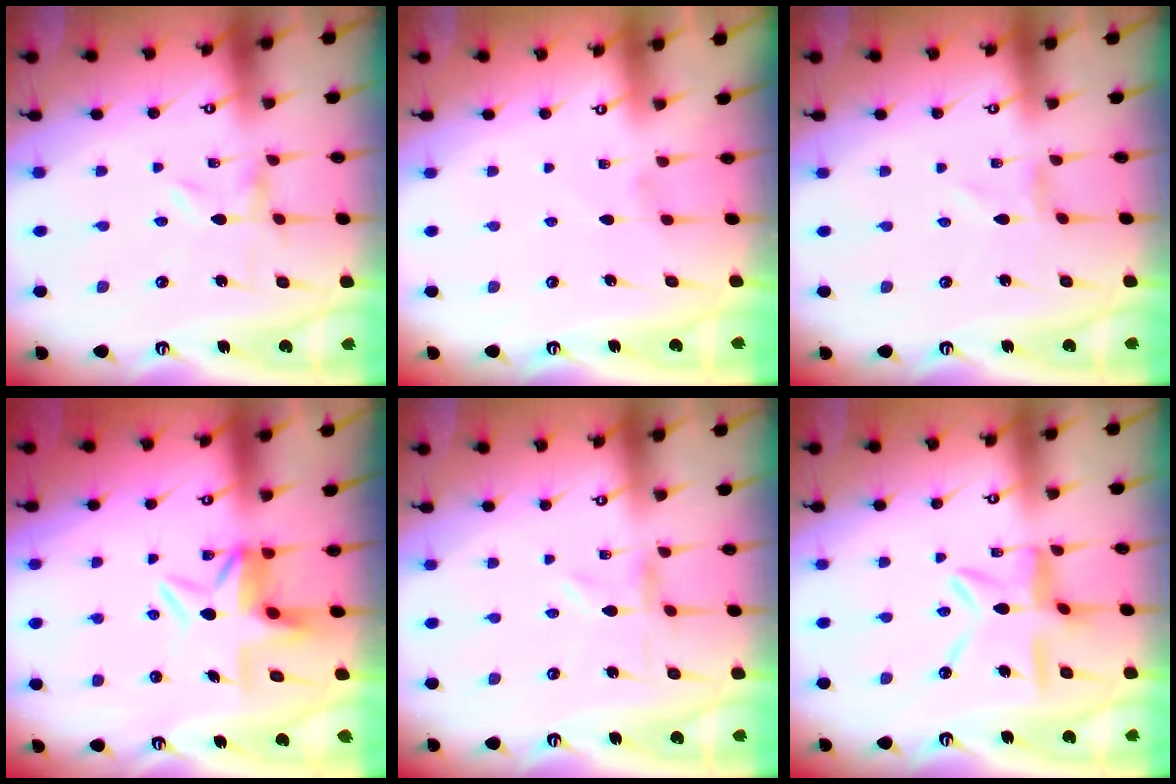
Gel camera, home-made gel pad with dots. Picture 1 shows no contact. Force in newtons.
{"total": 0.0}
{"total": 1.2, "press": 1.2, "slide": 0.1}
{"total": 6.3, "press": 5.9, "slide": 2.2}
{"total": 0.0}
{"total": 12.7, "press": 12.6, "slide": 1.3}